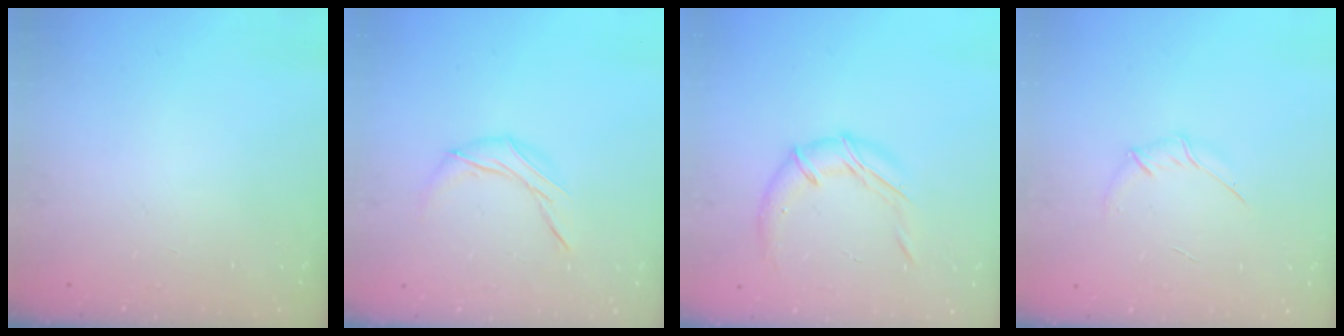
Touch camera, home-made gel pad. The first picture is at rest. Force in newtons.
{"total": 6.8, "press": 6.8, "slide": 0.4}
{"total": 11.4, "press": 11.2, "slide": 2.0}
{"total": 4.0, "press": 3.8, "slide": 1.1}